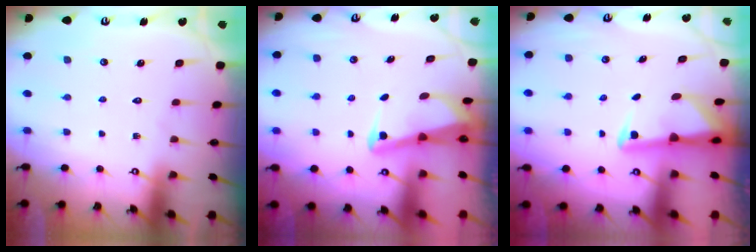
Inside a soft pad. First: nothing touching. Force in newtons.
{"total": 3.0, "press": 3.0, "slide": 0.3}
{"total": 2.8, "press": 2.7, "slide": 0.7}